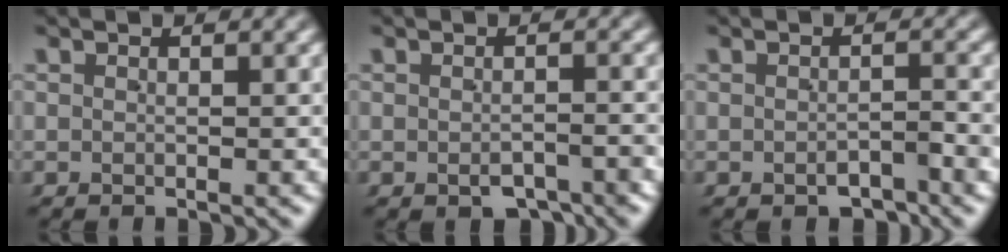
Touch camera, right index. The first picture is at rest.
{"total": 2.7, "force": [-2.0, 1.2, 1.4], "torque": [-0.018, -0.005, -0.030]}
{"total": 2.0, "force": [-1.6, 0.8, 1.0], "torque": [-0.010, 0.002, -0.026]}